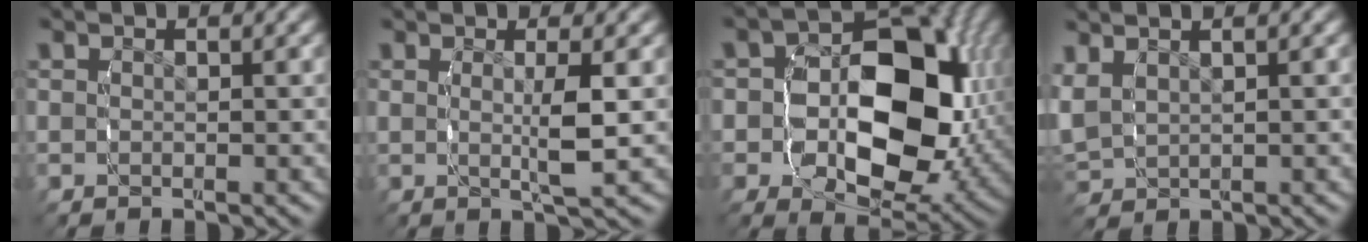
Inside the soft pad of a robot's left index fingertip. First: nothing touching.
{"total": 2.9, "force": [0.4, 0.4, 2.8], "torque": [-0.045, -0.001, 0.005]}
{"total": 12.7, "force": [-0.9, 8.6, 9.4], "torque": [-0.130, -0.012, -0.019]}
{"total": 3.1, "force": [1.4, 2.3, 1.6], "torque": [-0.051, 0.002, 0.034]}